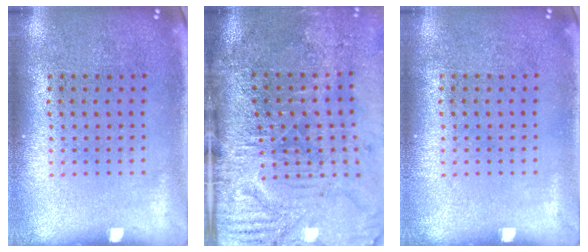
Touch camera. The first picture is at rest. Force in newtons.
{"total": 4.9, "press": 4.0, "slide": 2.8}
{"total": 0.0}